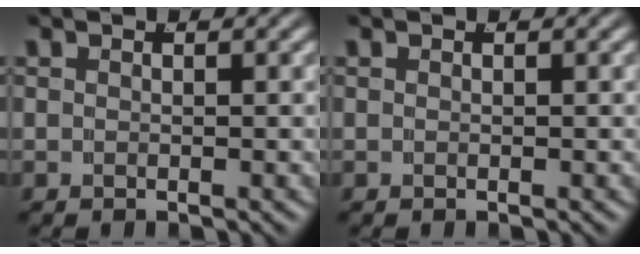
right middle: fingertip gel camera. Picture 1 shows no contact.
{"total": 0.0}